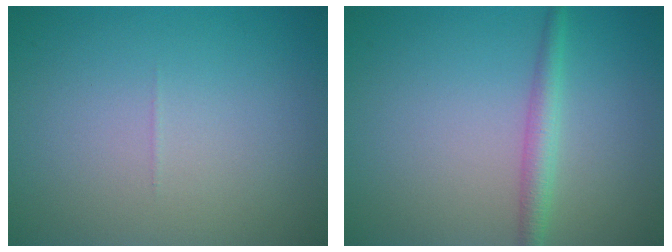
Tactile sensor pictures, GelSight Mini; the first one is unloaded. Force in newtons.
{"total": 2.1, "press": 2.1, "slide": 0.1}